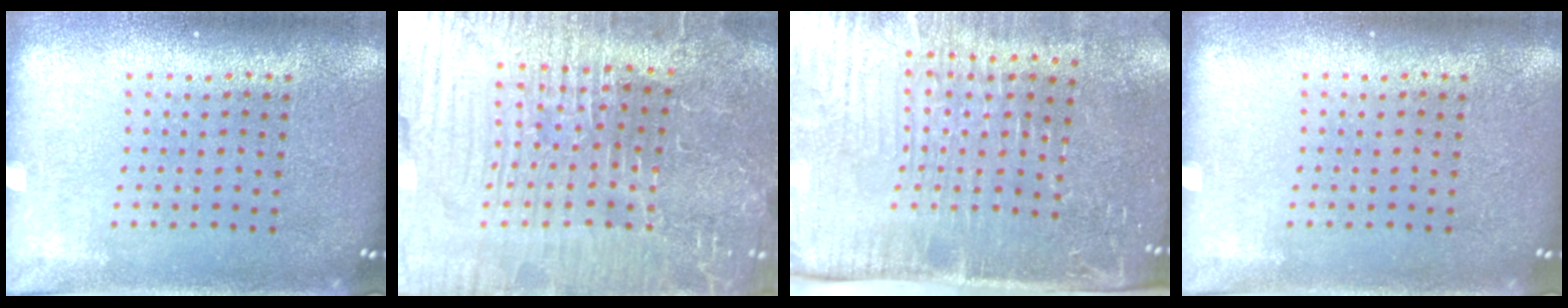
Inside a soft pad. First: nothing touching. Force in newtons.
{"total": 5.3, "press": 5.1, "slide": 1.4}
{"total": 5.2, "press": 4.5, "slide": 2.6}
{"total": 0.0}